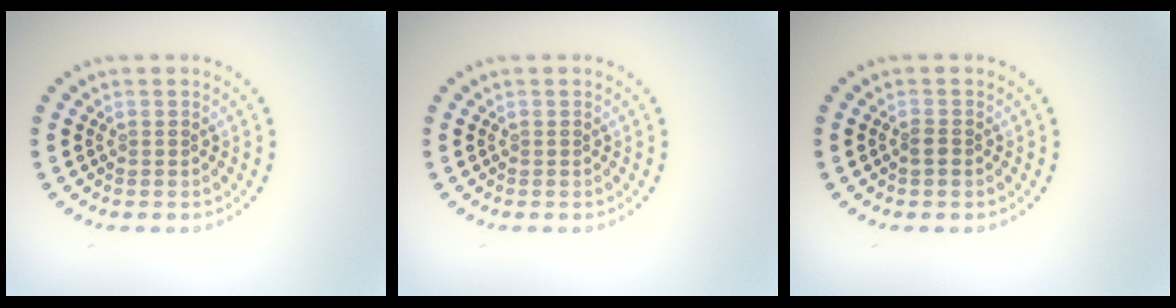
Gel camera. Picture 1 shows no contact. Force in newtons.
{"total": 0.0}
{"total": 0.8, "press": 0.7, "slide": 0.4}